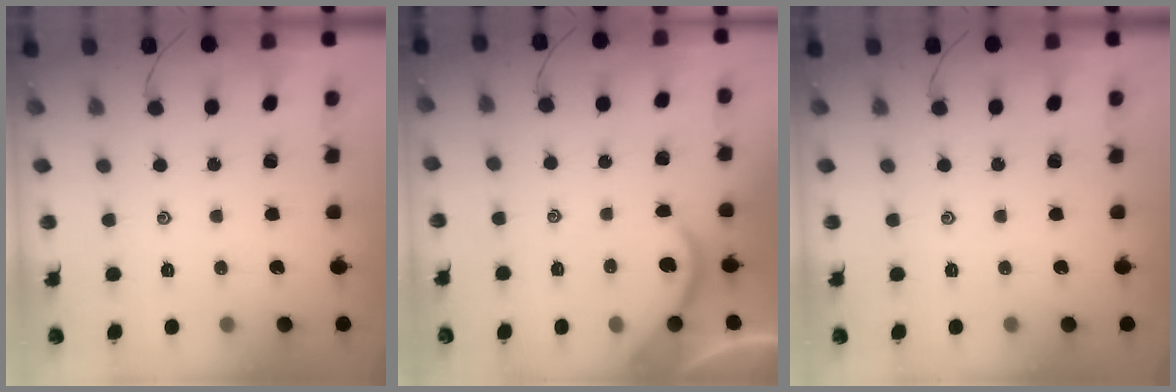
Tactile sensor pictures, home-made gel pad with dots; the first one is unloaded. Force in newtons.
{"total": 2.4, "press": 2.3, "slide": 0.5}
{"total": 0.0}